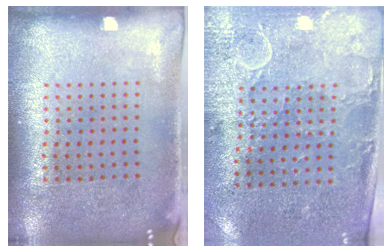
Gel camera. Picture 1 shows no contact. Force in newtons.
{"total": 2.9, "press": 2.4, "slide": 1.7}